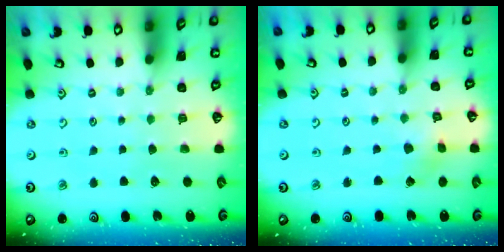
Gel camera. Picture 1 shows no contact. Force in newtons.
{"total": 1.7, "press": 1.7, "slide": 0.3}